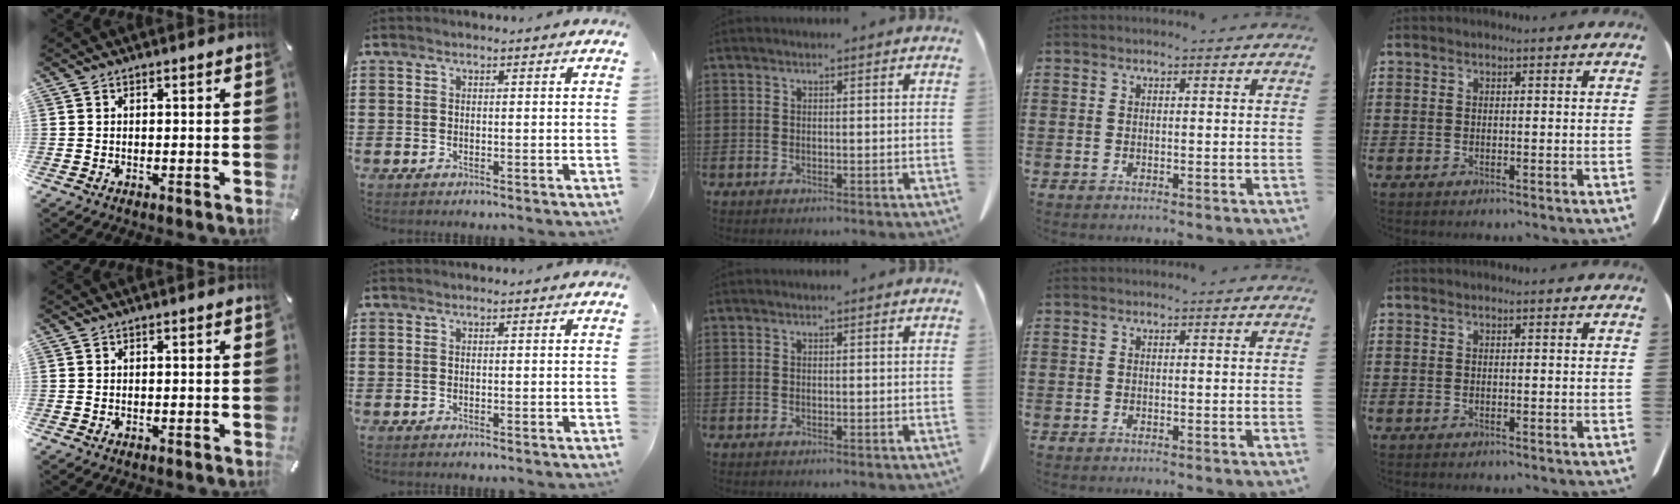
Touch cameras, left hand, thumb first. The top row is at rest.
{}